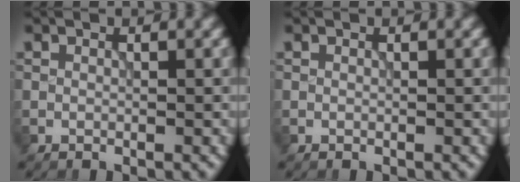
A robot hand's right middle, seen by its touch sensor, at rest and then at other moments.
{"total": 0.0}